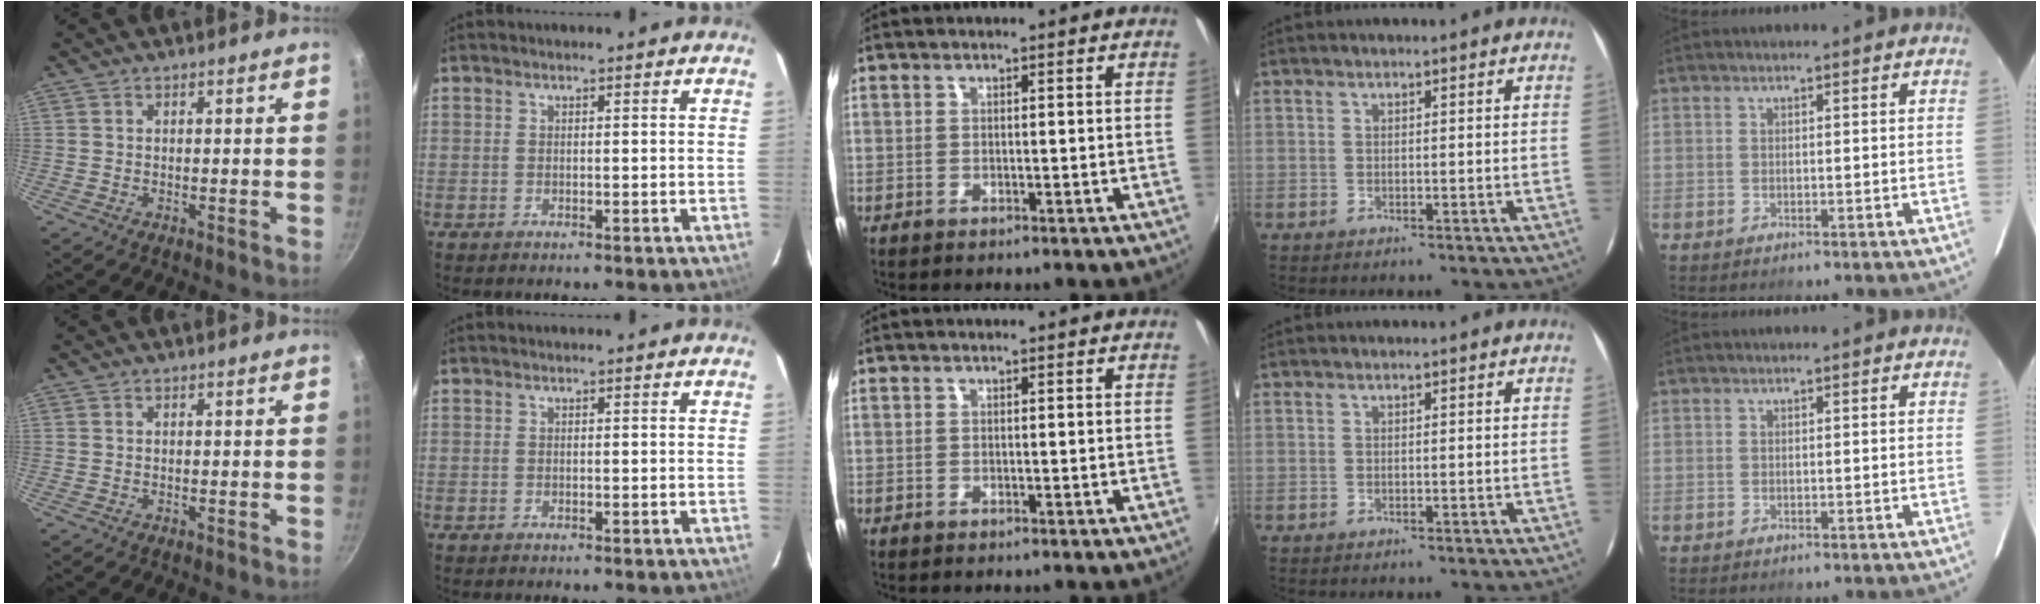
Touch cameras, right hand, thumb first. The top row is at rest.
{}